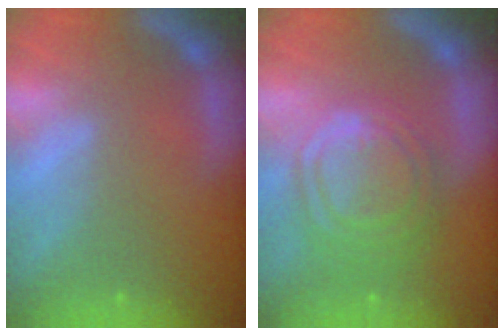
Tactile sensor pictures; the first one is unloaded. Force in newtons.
{"total": 9.5}